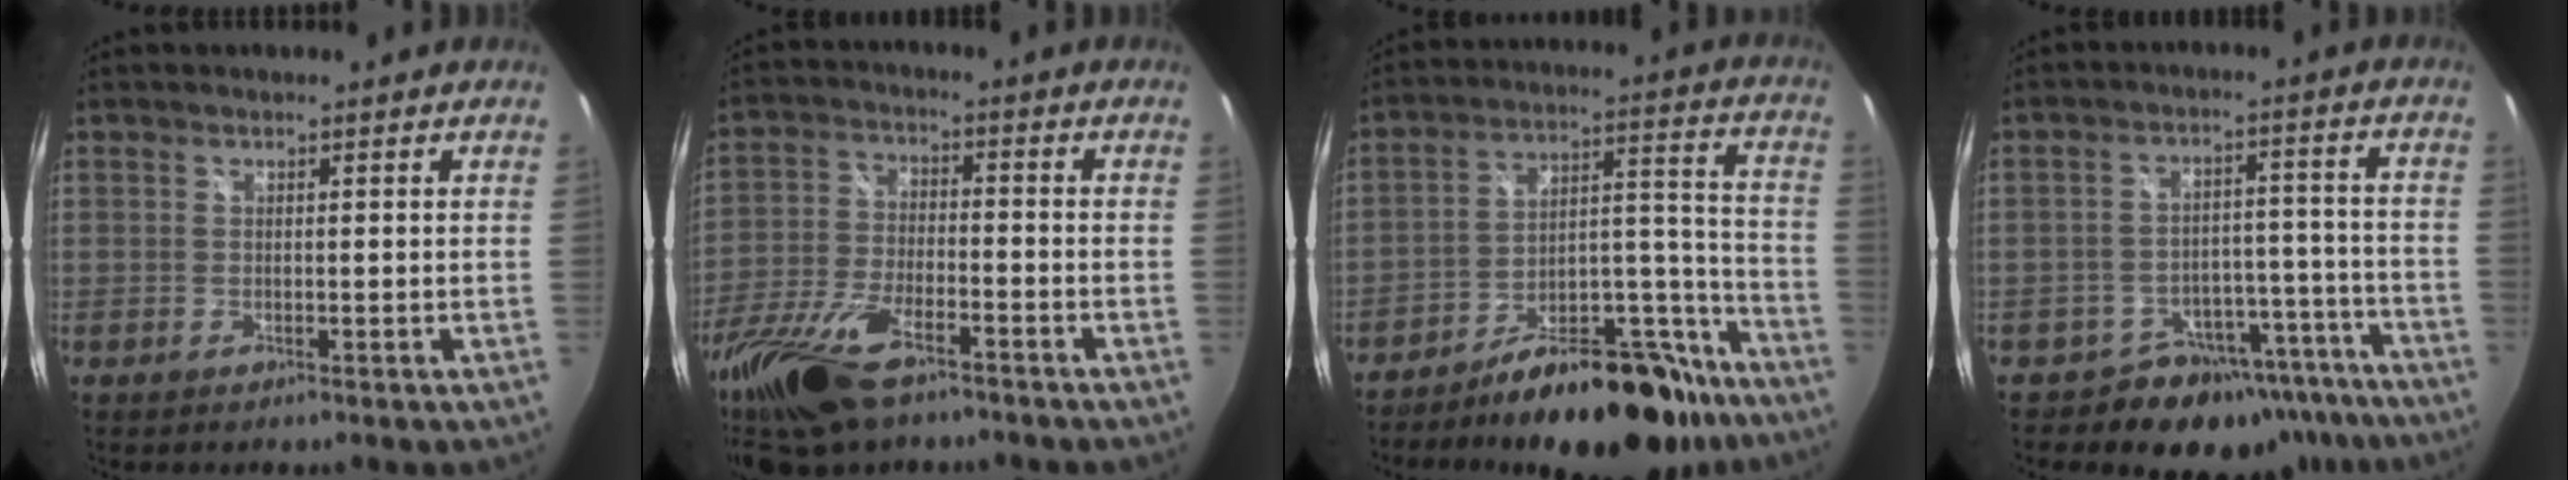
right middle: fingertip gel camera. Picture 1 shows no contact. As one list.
[{"total": 17.3, "force": [-11.9, 6.8, 10.5], "torque": [-0.244, -0.038, -0.227]}, {"total": 21.2, "force": [-16.5, 7.9, 10.7], "torque": [-0.134, 0.041, -0.227]}, {"total": 14.4, "force": [-11.3, 8.4, 2.7], "torque": [-0.041, 0.053, -0.136]}]